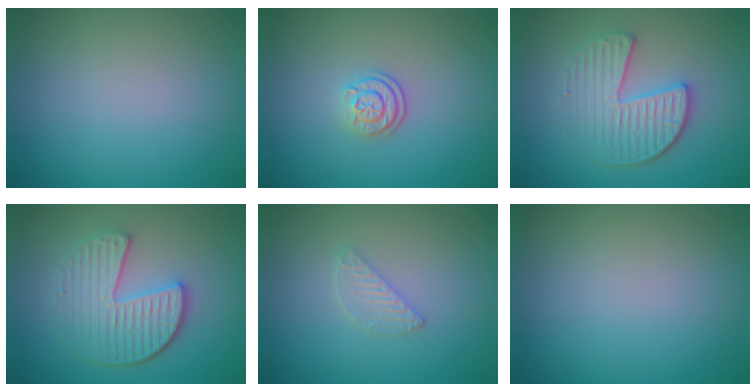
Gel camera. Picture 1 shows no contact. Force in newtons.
{"total": 2.2, "press": 1.8, "slide": 1.3}
{"total": 4.0, "press": 3.5, "slide": 2.0}
{"total": 4.9, "press": 4.0, "slide": 2.8}
{"total": 1.5, "press": 1.5, "slide": 0.2}
{"total": 0.0}